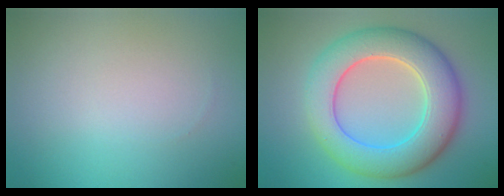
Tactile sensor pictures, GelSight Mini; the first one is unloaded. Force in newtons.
{"total": 8.6, "press": 8.6, "slide": 0.6}